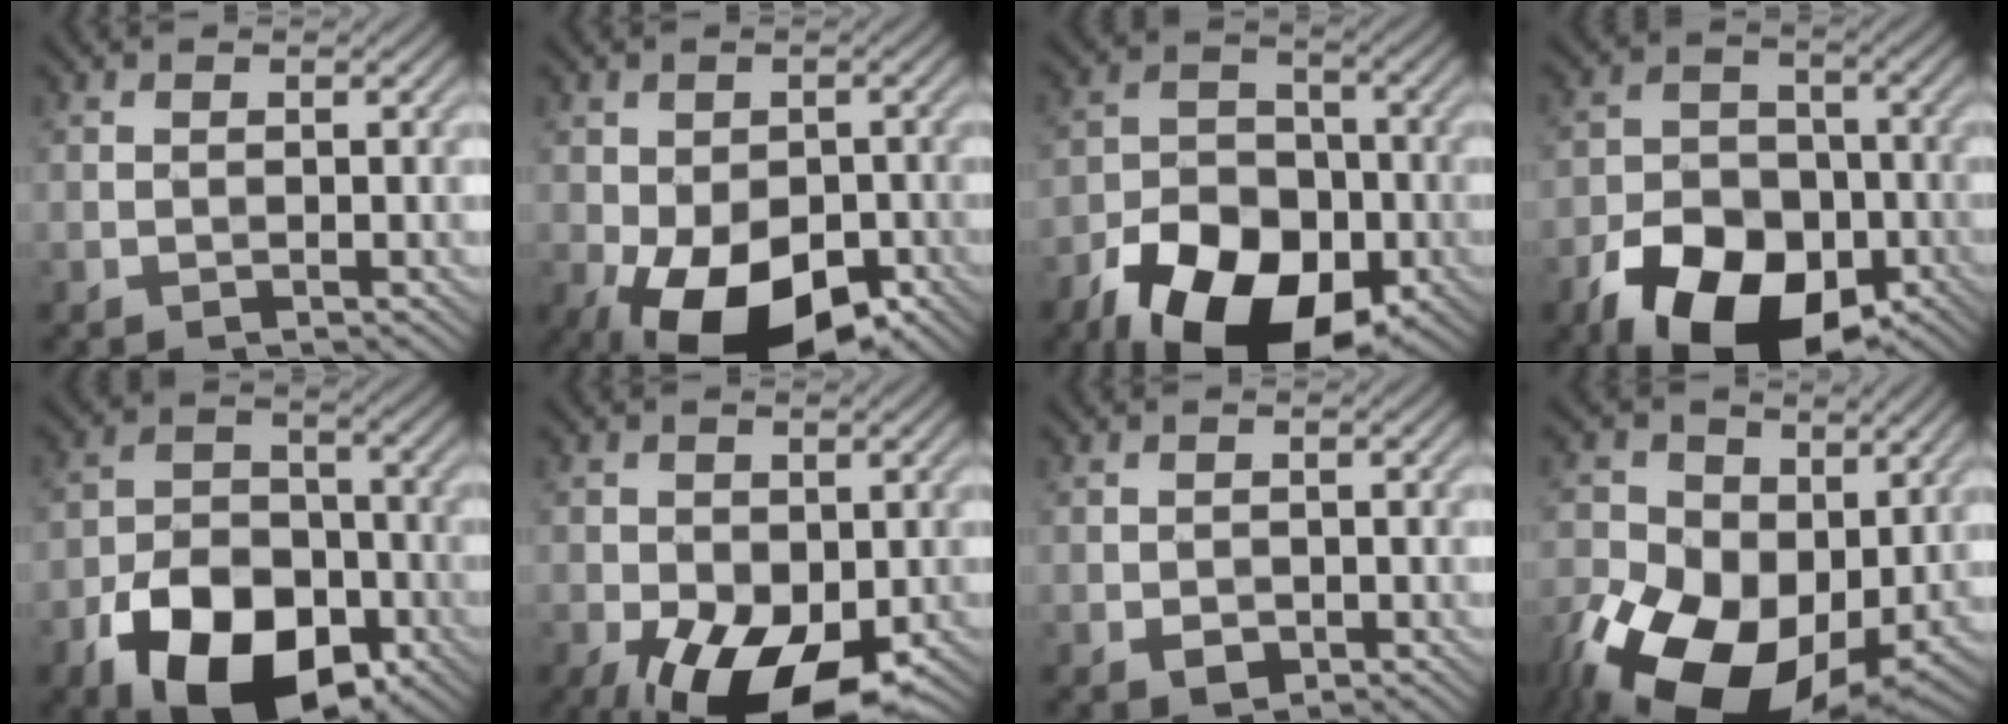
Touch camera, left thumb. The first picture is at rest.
{"total": 13.1, "force": [-6.1, 7.5, 8.8], "torque": [-0.135, -0.036, -0.089]}
{"total": 15.3, "force": [-8.6, 9.0, 9.0], "torque": [-0.164, -0.027, -0.156]}
{"total": 13.8, "force": [-7.7, 8.3, 8.0], "torque": [-0.152, -0.022, -0.138]}
{"total": 14.1, "force": [-7.4, 8.4, 8.6], "torque": [-0.177, -0.024, -0.130]}
{"total": 10.7, "force": [-4.4, 5.9, 7.7], "torque": [-0.132, -0.028, -0.071]}
{"total": 1.6, "force": [-0.5, 1.2, 0.9], "torque": [-0.017, -0.008, -0.008]}
{"total": 18.5, "force": [-5.0, 12.5, 12.7], "torque": [-0.271, -0.032, -0.073]}